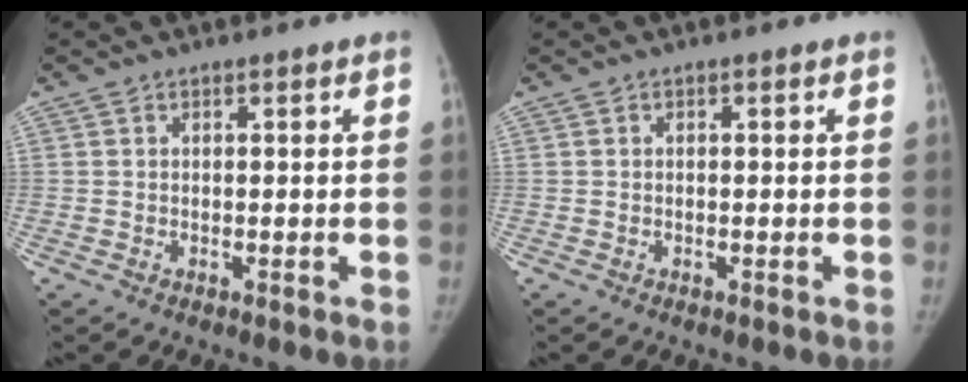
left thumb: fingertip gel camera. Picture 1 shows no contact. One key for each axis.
{"total": 0.0}